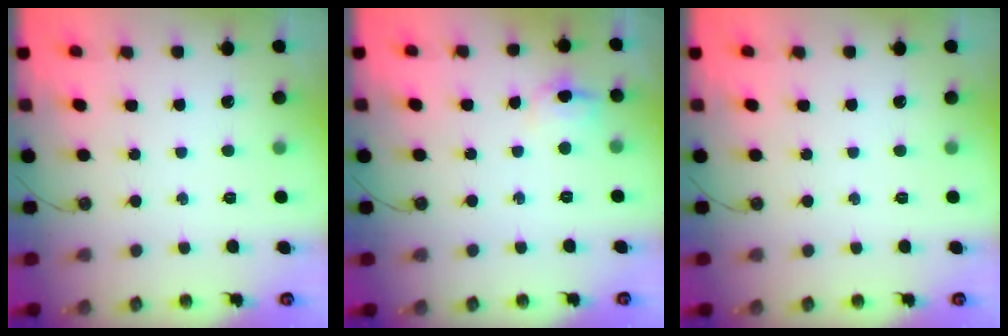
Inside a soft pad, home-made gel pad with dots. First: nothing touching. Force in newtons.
{"total": 5.6, "press": 5.3, "slide": 1.6}
{"total": 0.0}